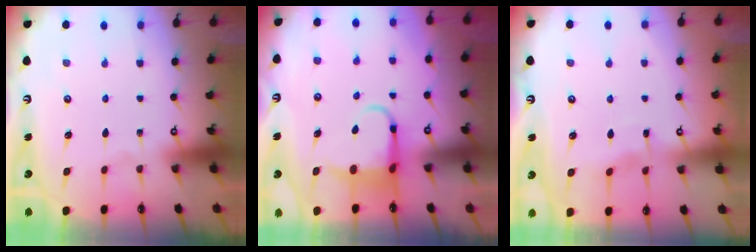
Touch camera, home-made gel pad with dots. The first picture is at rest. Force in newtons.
{"total": 5.6, "press": 5.5, "slide": 1.0}
{"total": 3.2, "press": 3.1, "slide": 0.3}